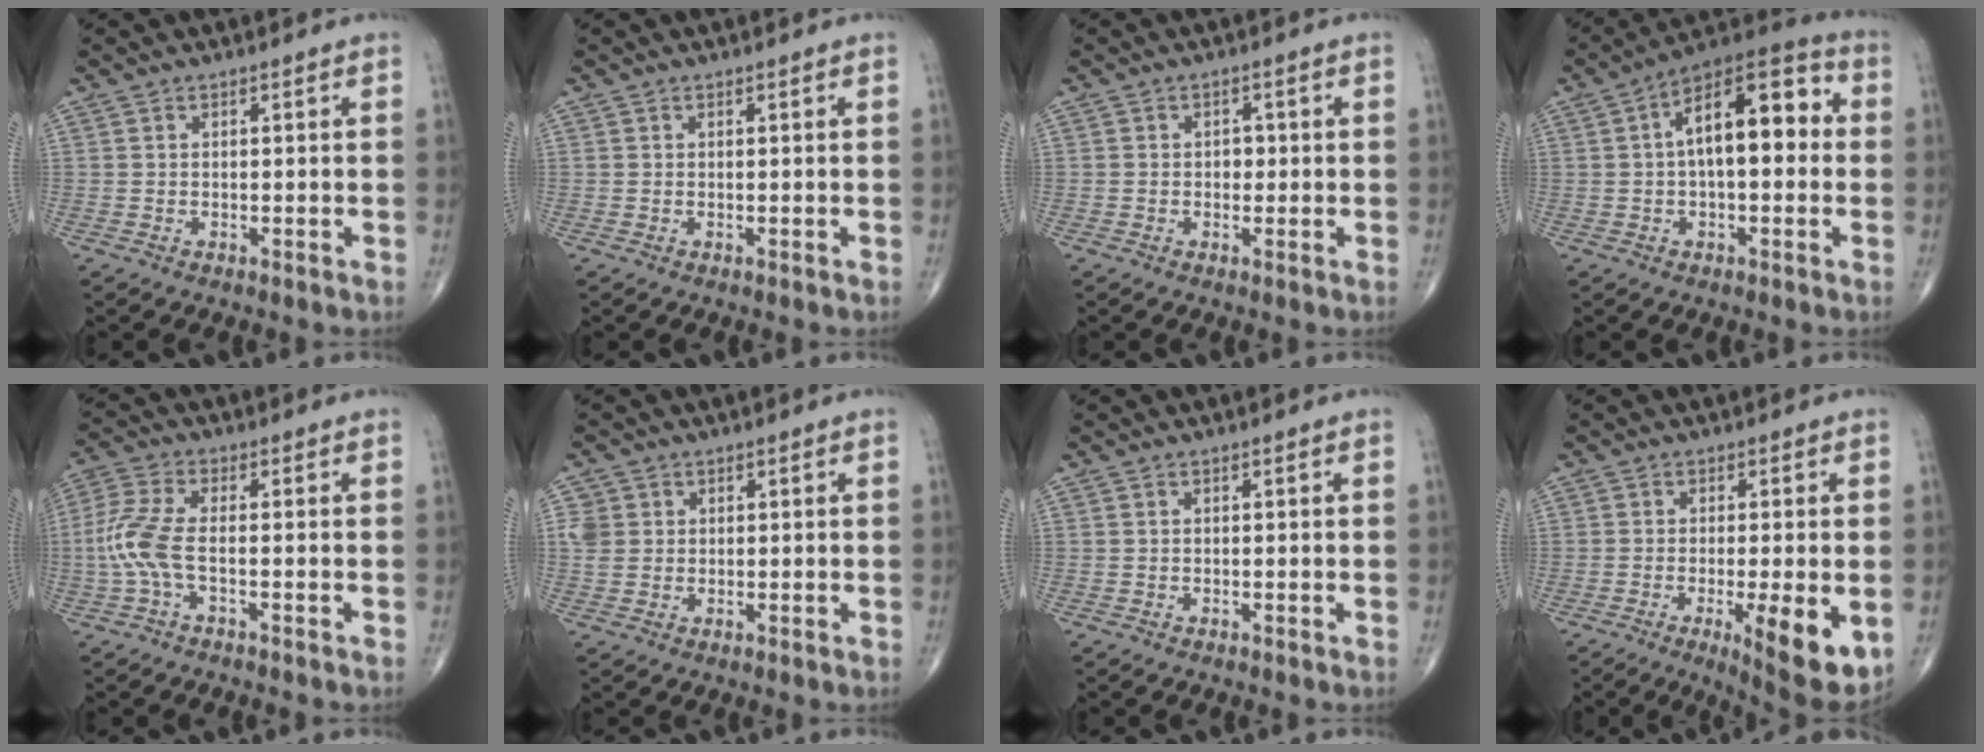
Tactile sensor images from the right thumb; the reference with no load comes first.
{"total": 0.0}
{"total": 1.7, "force": [-0.1, 1.3, 1.0], "torque": [-0.003, 0.003, -0.003]}
{"total": 15.6, "force": [1.8, 7.2, 13.7], "torque": [-0.194, 0.042, 0.017]}
{"total": 7.2, "force": [-1.4, 2.5, 6.6], "torque": [-0.179, 0.015, -0.036]}
{"total": 3.6, "force": [0.8, 3.3, 1.3], "torque": [-0.012, 0.004, 0.020]}
{"total": 0.0}
{"total": 10.8, "force": [-3.0, 2.6, 10.1], "torque": [-0.138, -0.022, -0.040]}